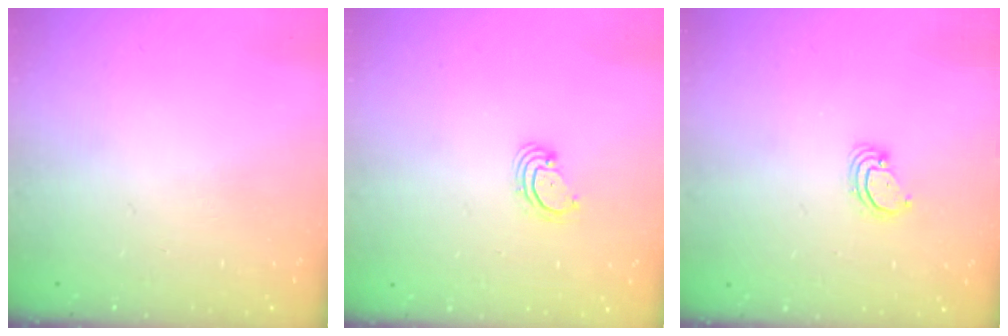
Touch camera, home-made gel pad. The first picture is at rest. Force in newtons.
{"total": 3.0, "press": 3.0, "slide": 0.3}
{"total": 2.9, "press": 2.9, "slide": 0.3}